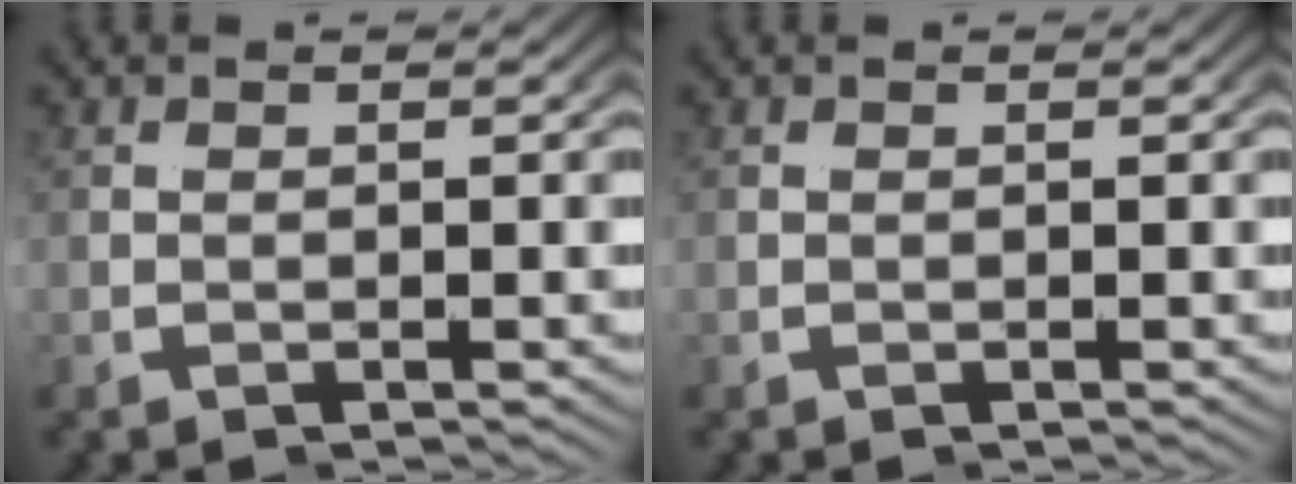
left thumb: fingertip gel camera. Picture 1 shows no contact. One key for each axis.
{"total": 0.0}